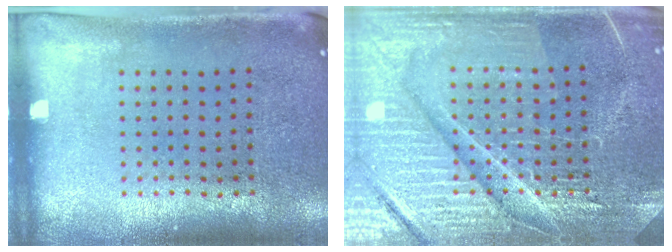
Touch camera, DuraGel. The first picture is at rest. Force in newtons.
{"total": 7.1, "press": 7.1, "slide": 0.9}